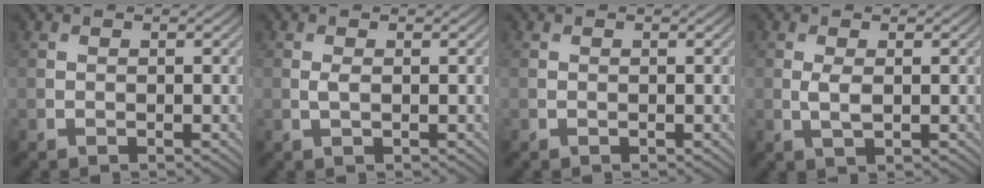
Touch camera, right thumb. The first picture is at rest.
{"total": 1.0, "force": [0.1, 0.3, 0.9], "torque": [-0.024, -0.002, 0.001]}
{"total": 0.0}
{"total": 1.9, "force": [0.1, 0.7, 1.7], "torque": [-0.044, -0.002, 0.004]}